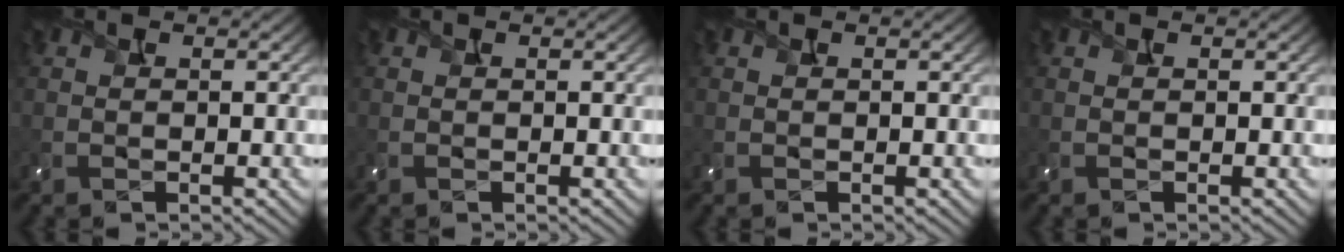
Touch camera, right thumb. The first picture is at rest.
{"total": 0.0}
{"total": 0.0}
{"total": 0.0}